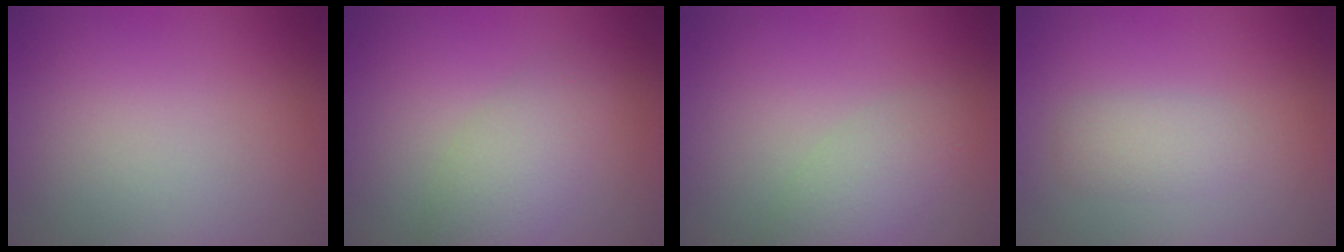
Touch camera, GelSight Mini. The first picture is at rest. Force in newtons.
{"total": 3.7, "press": 3.7, "slide": 0.0}
{"total": 2.8, "press": 2.8, "slide": 0.1}
{"total": 2.0, "press": 2.0, "slide": 0.2}